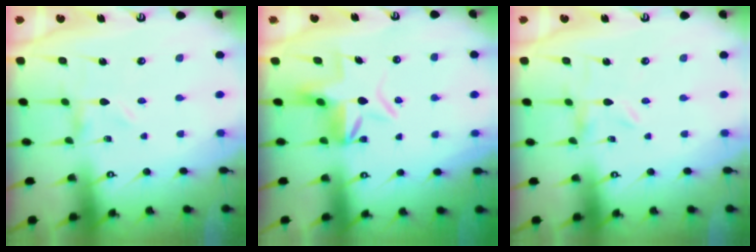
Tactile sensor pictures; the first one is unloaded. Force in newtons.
{"total": 6.7, "press": 6.7, "slide": 0.6}
{"total": 0.0}